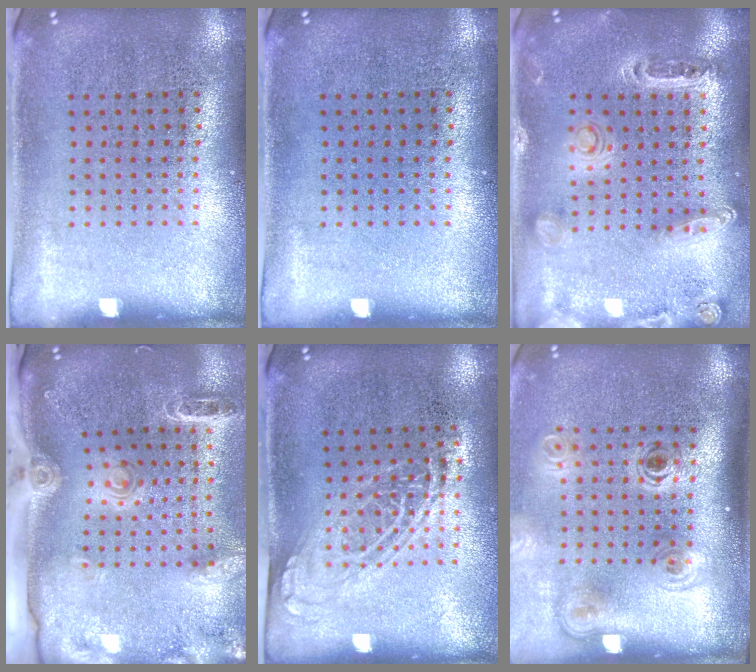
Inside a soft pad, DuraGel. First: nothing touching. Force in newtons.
{"total": 0.0}
{"total": 1.4, "press": 1.3, "slide": 0.3}
{"total": 2.2, "press": 1.8, "slide": 1.2}
{"total": 1.4, "press": 1.1, "slide": 0.8}
{"total": 2.0, "press": 1.4, "slide": 1.5}